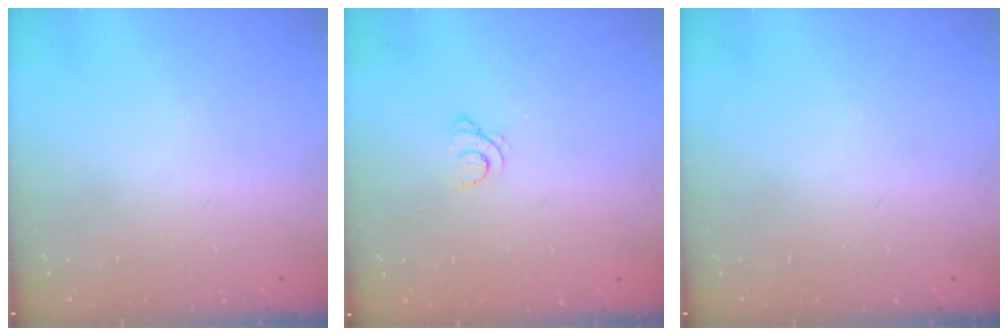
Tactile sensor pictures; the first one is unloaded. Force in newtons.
{"total": 1.6, "press": 1.6, "slide": 0.2}
{"total": 0.0}